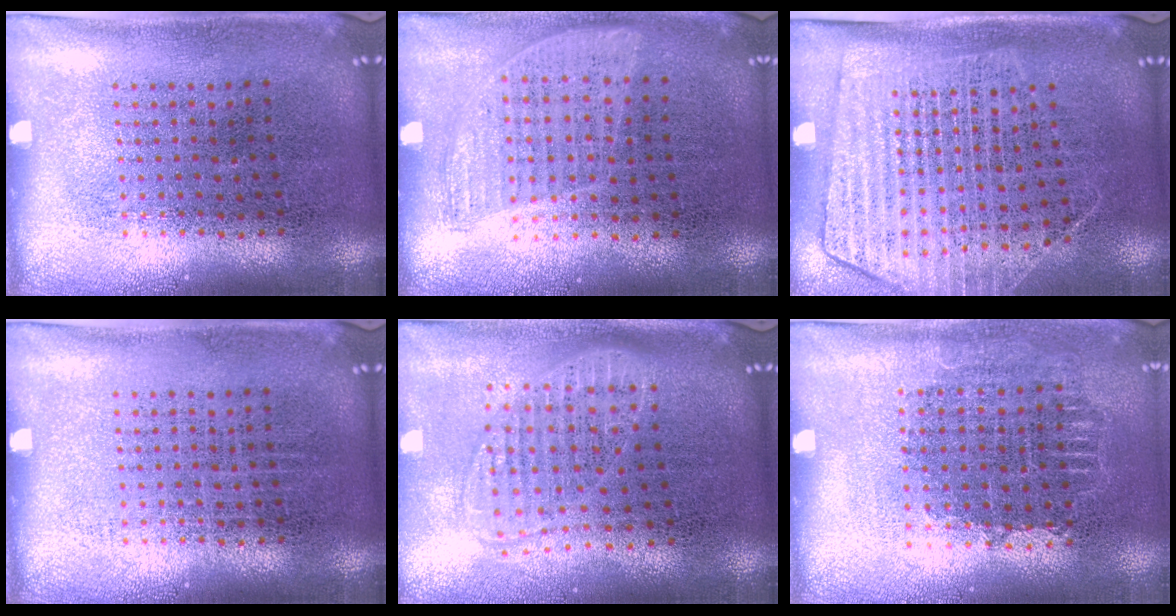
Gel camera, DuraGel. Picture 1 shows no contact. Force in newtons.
{"total": 0.9, "press": 0.8, "slide": 0.4}
{"total": 1.8, "press": 1.5, "slide": 0.9}
{"total": 0.0}
{"total": 1.8, "press": 1.5, "slide": 1.0}
{"total": 0.8, "press": 0.7, "slide": 0.3}